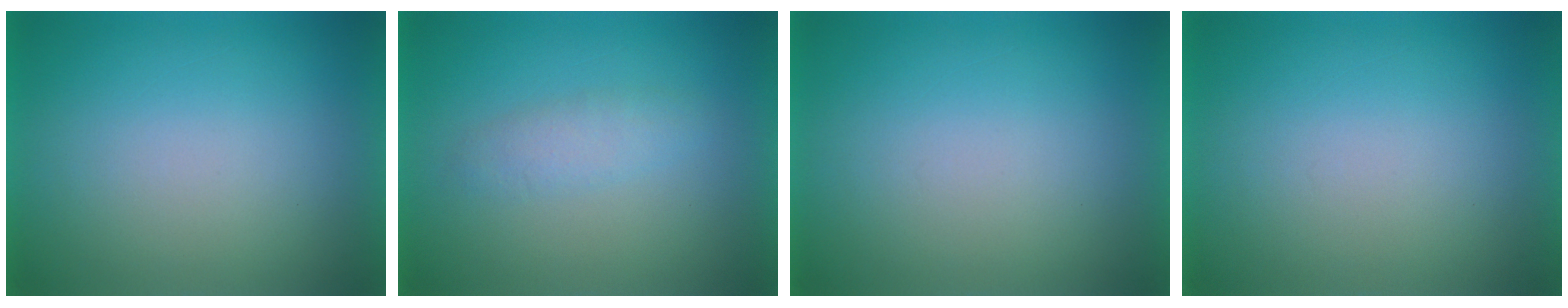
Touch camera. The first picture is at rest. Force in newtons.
{"total": 2.3}
{"total": 0.0}
{"total": 0.0}